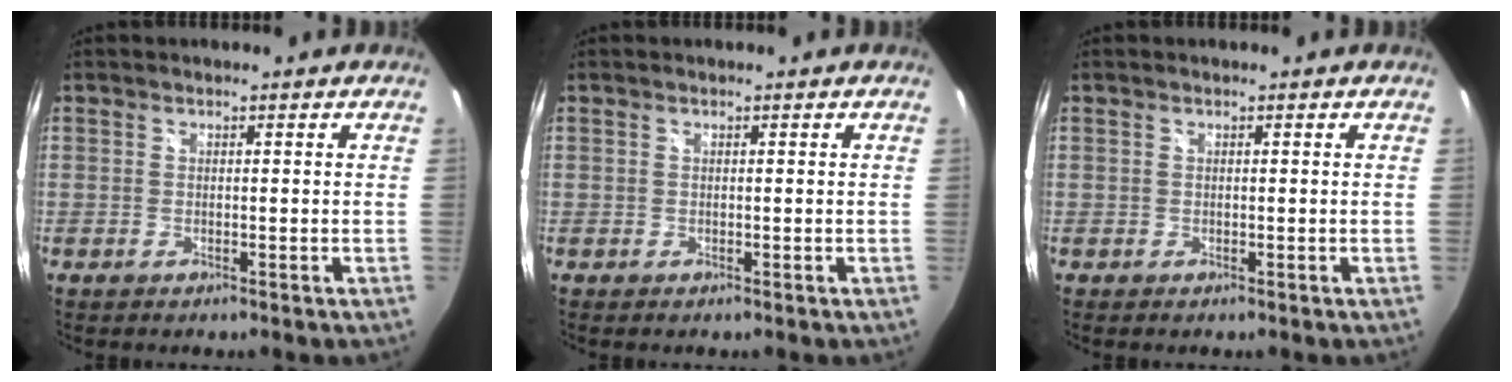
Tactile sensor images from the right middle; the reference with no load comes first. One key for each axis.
{"total": 0.0}
{"total": 0.0}